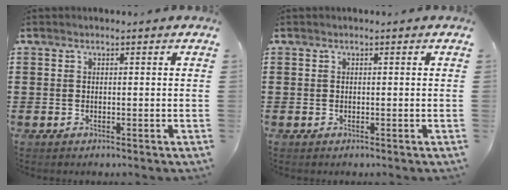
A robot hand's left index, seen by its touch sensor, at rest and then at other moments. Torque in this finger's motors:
{"motor_torque": [-0.02, 0.01, 0.01, -0.01]}